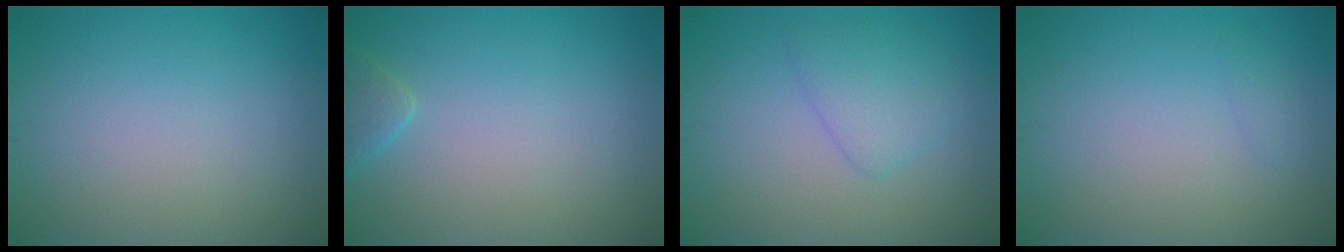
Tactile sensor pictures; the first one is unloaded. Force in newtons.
{"total": 1.6, "press": 1.6, "slide": 0.1}
{"total": 2.7, "press": 2.7, "slide": 0.1}
{"total": 0.5, "press": 0.5, "slide": 0.0}